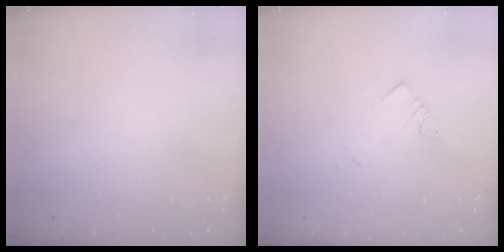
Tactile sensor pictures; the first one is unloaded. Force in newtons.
{"total": 2.8, "press": 2.8, "slide": 0.2}